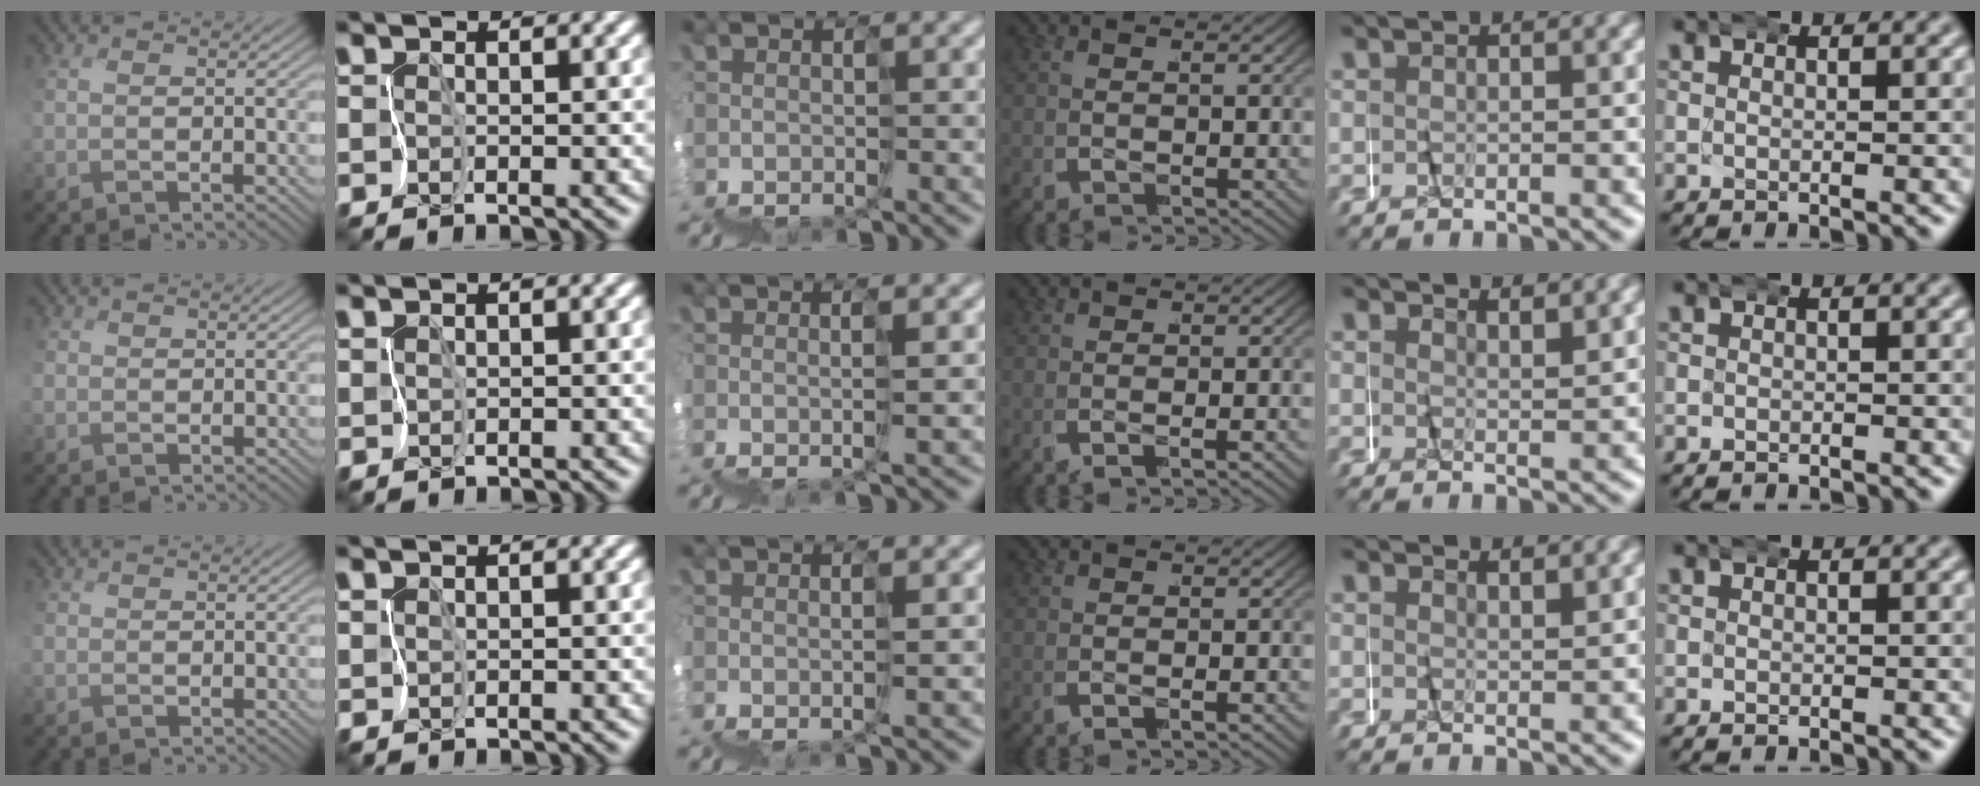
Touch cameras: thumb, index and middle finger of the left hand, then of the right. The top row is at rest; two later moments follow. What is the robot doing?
{"motion": "wrap", "object": "masking tape"}